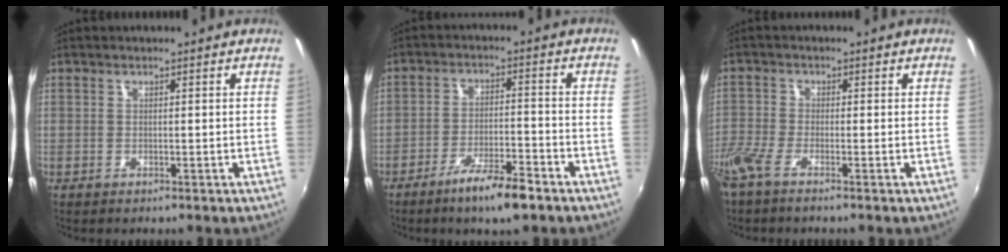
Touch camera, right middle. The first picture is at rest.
{"total": 8.3, "force": [-5.9, 1.3, 5.6], "torque": [-0.114, -0.007, -0.099]}
{"total": 5.1, "force": [-3.9, 0.6, 3.3], "torque": [-0.087, -0.019, -0.084]}